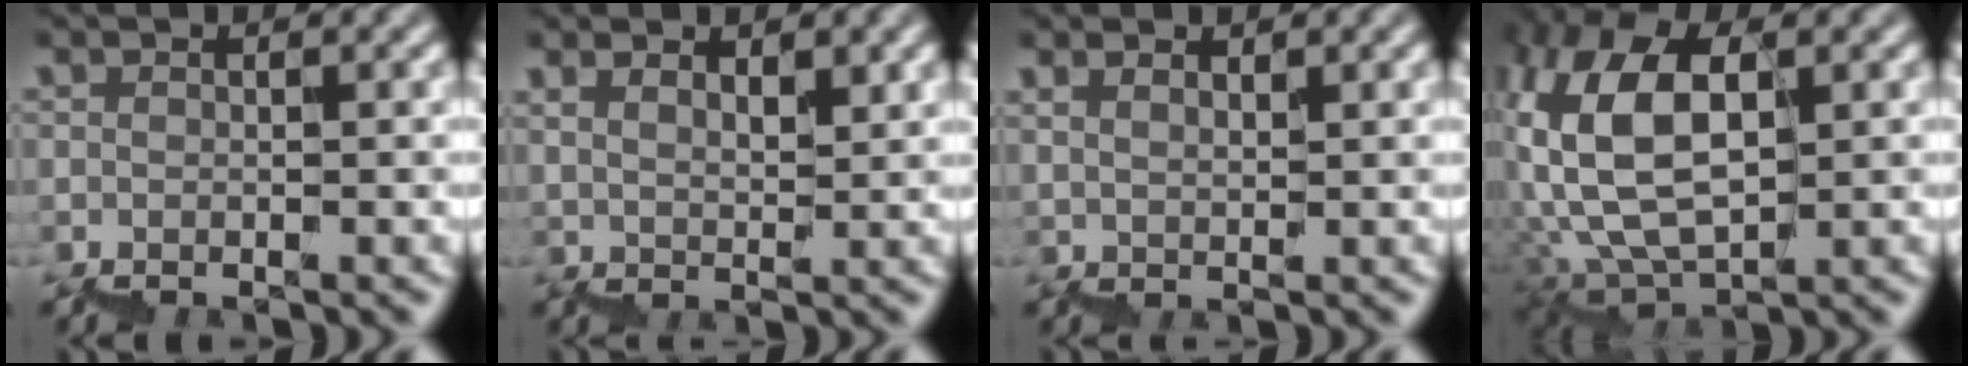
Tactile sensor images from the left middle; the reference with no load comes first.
{"total": 3.2, "force": [2.9, 0.3, 1.2], "torque": [0.000, 0.001, 0.054]}
{"total": 1.7, "force": [1.6, 0.0, 0.6], "torque": [0.008, -0.003, 0.029]}
{"total": 9.0, "force": [3.8, 4.3, 7.0], "torque": [-0.168, 0.018, 0.072]}